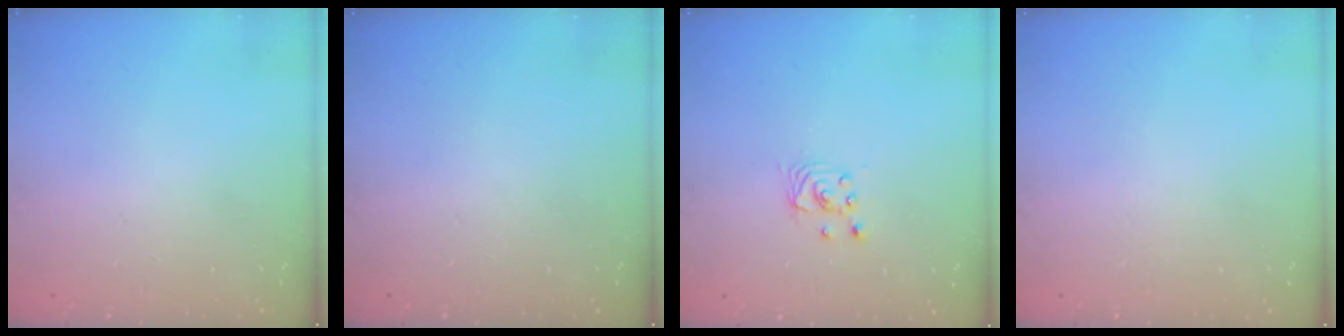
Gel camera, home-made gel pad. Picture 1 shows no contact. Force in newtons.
{"total": 0.0}
{"total": 2.4, "press": 2.4, "slide": 0.2}
{"total": 0.0}